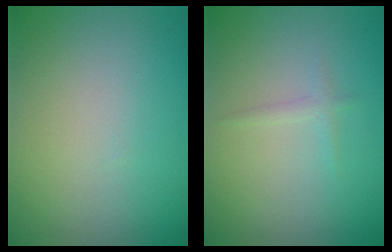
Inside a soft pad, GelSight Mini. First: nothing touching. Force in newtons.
{"total": 0.8, "press": 0.8, "slide": 0.0}